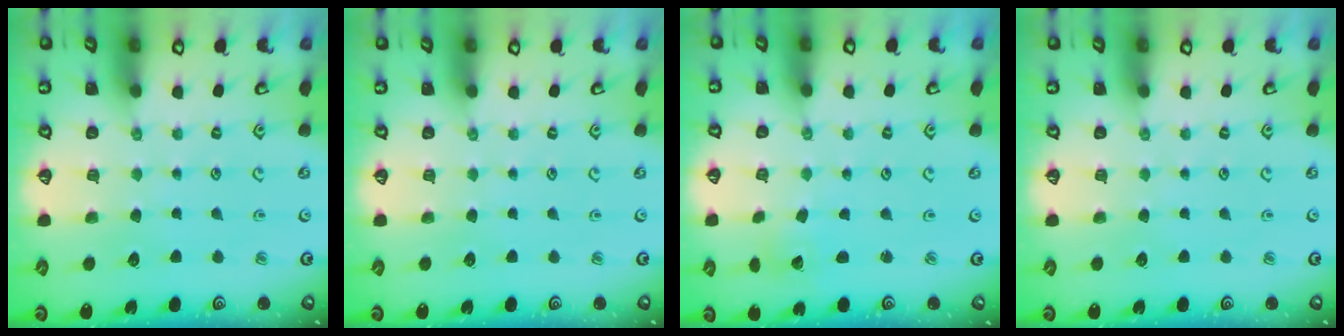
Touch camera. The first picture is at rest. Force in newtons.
{"total": 0.0}
{"total": 1.7, "press": 1.7, "slide": 0.1}
{"total": 0.0}